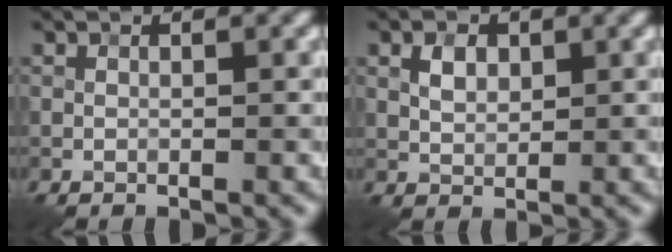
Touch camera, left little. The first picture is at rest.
{"total": 2.0, "force": [0.7, 1.4, 1.3], "torque": [-0.022, 0.001, 0.011]}